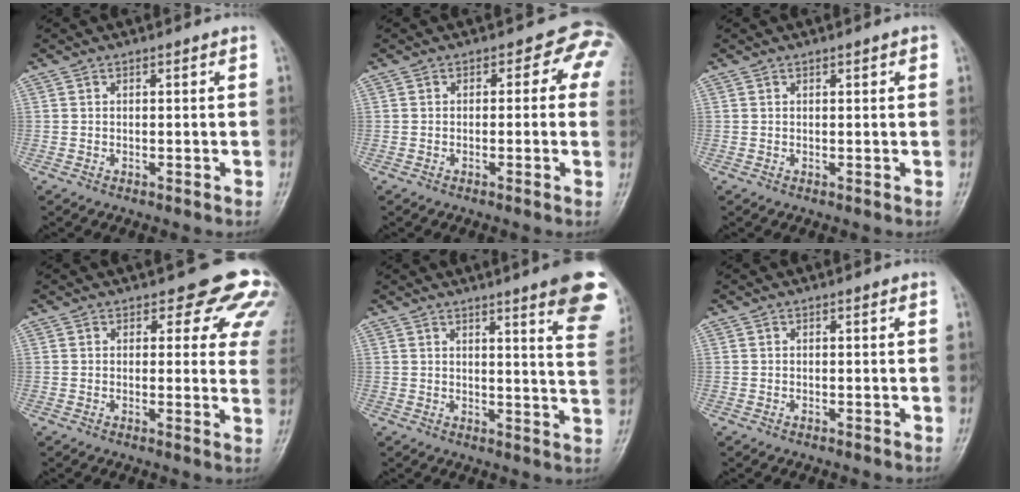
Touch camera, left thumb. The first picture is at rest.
{"total": 5.1, "force": [0.8, 3.5, 3.6], "torque": [0.003, 0.009, -0.008]}
{"total": 1.2, "force": [0.5, 0.4, 1.0], "torque": [-0.012, 0.001, 0.006]}
{"total": 10.6, "force": [7.3, 5.2, 5.7], "torque": [-0.009, -0.034, 0.060]}
{"total": 14.1, "force": [8.6, 2.0, 11.1], "torque": [-0.111, -0.038, 0.087]}
{"total": 0.0}